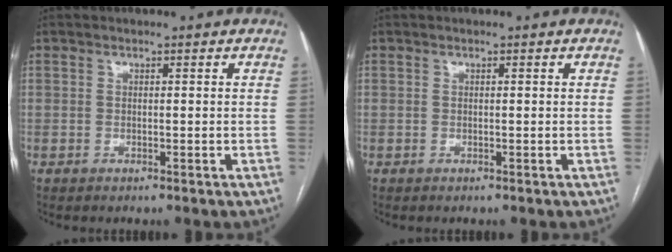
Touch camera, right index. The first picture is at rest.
{"total": 0.0}